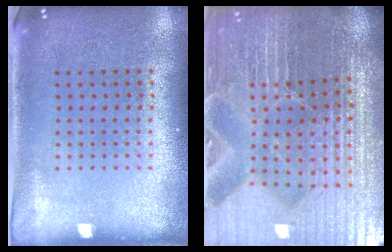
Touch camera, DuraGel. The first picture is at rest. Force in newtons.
{"total": 5.8, "press": 5.3, "slide": 2.3}